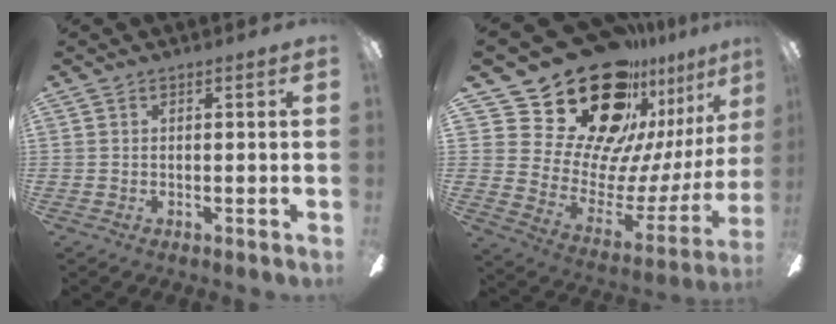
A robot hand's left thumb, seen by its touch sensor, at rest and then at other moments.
{"total": 32.1, "force": [21.9, 16.9, 16.3], "torque": [-0.266, -0.173, 0.429]}